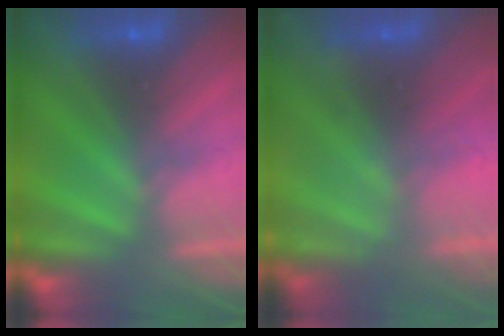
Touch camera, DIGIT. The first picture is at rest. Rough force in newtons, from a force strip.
{"total": 2.1}